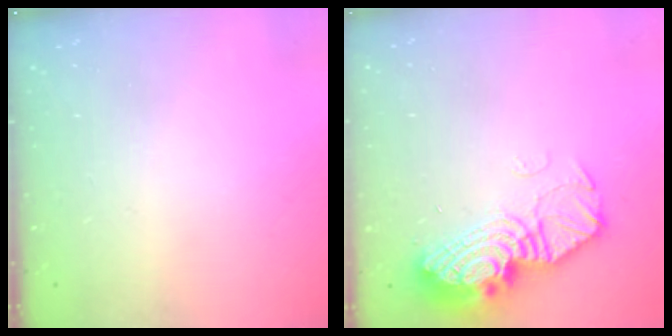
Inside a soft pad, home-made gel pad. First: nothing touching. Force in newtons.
{"total": 15.3, "press": 15.3, "slide": 0.9}